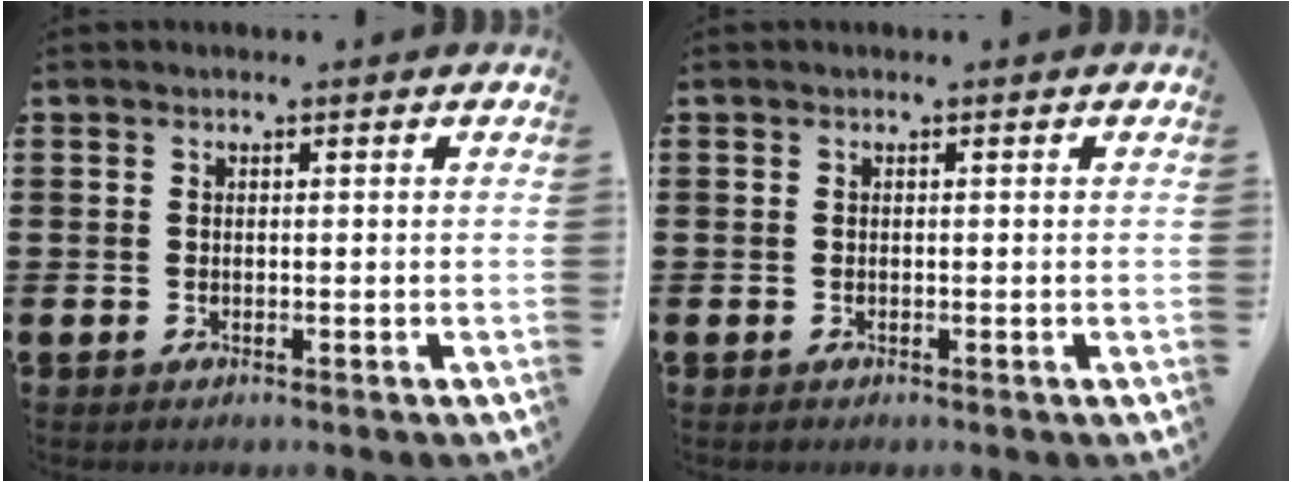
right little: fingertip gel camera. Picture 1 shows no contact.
{"total": 0.0}